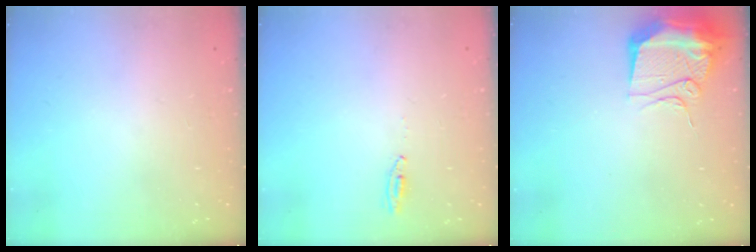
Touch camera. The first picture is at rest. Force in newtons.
{"total": 2.9, "press": 2.7, "slide": 1.1}
{"total": 12.1, "press": 12.0, "slide": 1.6}